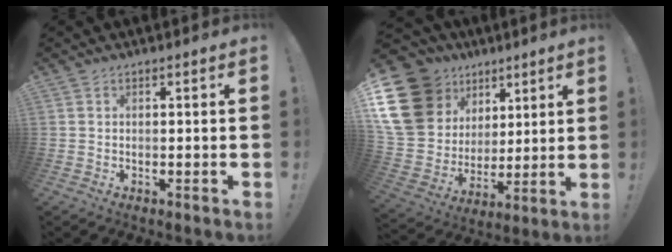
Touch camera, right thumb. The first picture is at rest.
{"total": 21.3, "force": [9.5, 16.4, 9.7], "torque": [-0.173, -0.055, 0.212]}